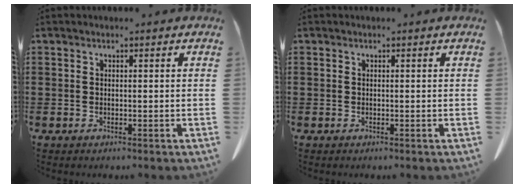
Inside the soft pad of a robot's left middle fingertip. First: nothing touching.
{"total": 0.0}